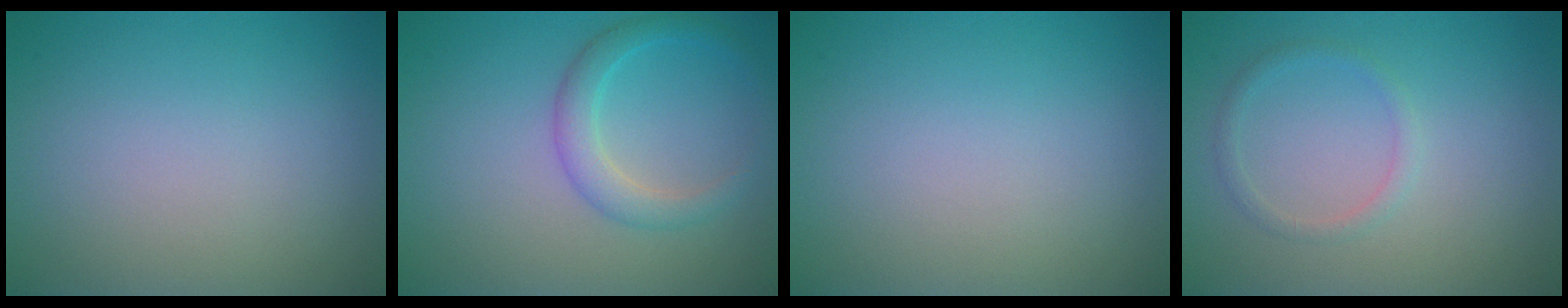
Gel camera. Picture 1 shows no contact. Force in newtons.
{"total": 2.6, "press": 2.6, "slide": 0.1}
{"total": 0.0}
{"total": 1.2, "press": 1.2, "slide": 0.0}